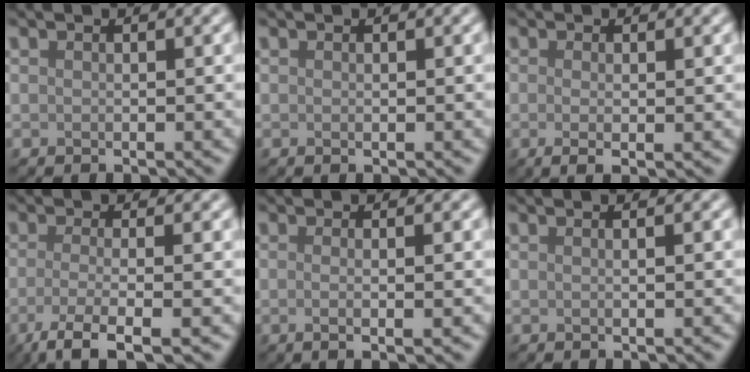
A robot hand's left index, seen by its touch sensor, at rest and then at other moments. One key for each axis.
{"total": 0.0}
{"total": 2.1, "fx": -0.2, "fy": 0.4, "fz": 2.0, "tx": -0.035, "ty": -0.007, "tz": -0.003}
{"total": 4.5, "fx": -2.1, "fy": 1.1, "fz": 3.8, "tx": -0.066, "ty": -0.010, "tz": -0.054}
{"total": 2.9, "fx": -0.1, "fy": 1.0, "fz": 2.7, "tx": -0.029, "ty": -0.003, "tz": -0.015}
{"total": 1.2, "fx": 0.2, "fy": 0.5, "fz": 1.1, "tx": -0.011, "ty": -0.001, "tz": -0.006}